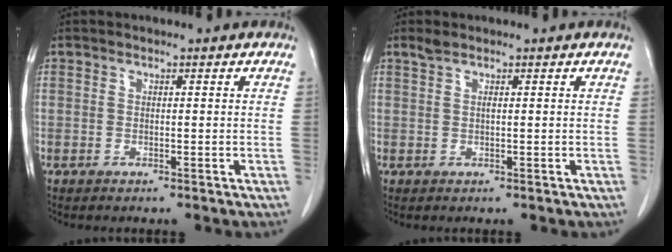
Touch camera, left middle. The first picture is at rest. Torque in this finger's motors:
{"motor_torque": [0.10, -0.08, -0.02, 0.00]}